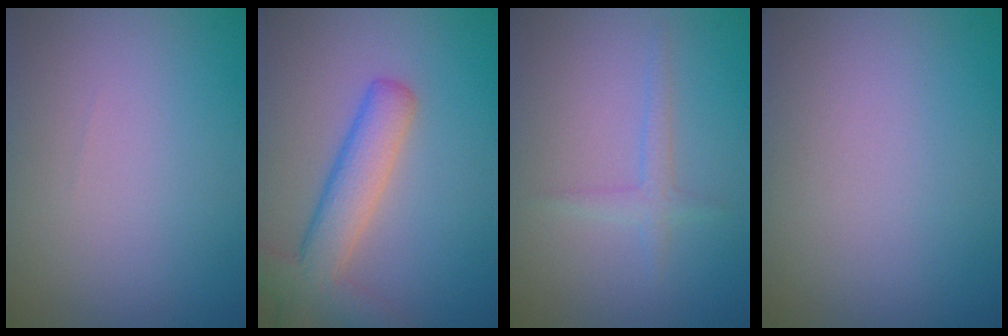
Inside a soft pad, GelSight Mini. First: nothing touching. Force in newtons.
{"total": 4.8, "press": 4.8, "slide": 0.3}
{"total": 1.4, "press": 1.4, "slide": 0.0}
{"total": 0.0}